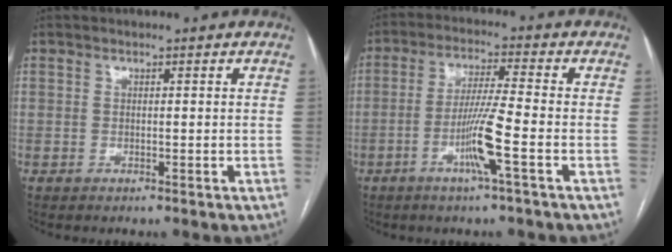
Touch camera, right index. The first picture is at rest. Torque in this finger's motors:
{"motor_torque": [0.25, 0.02, 0.20, 0.05]}